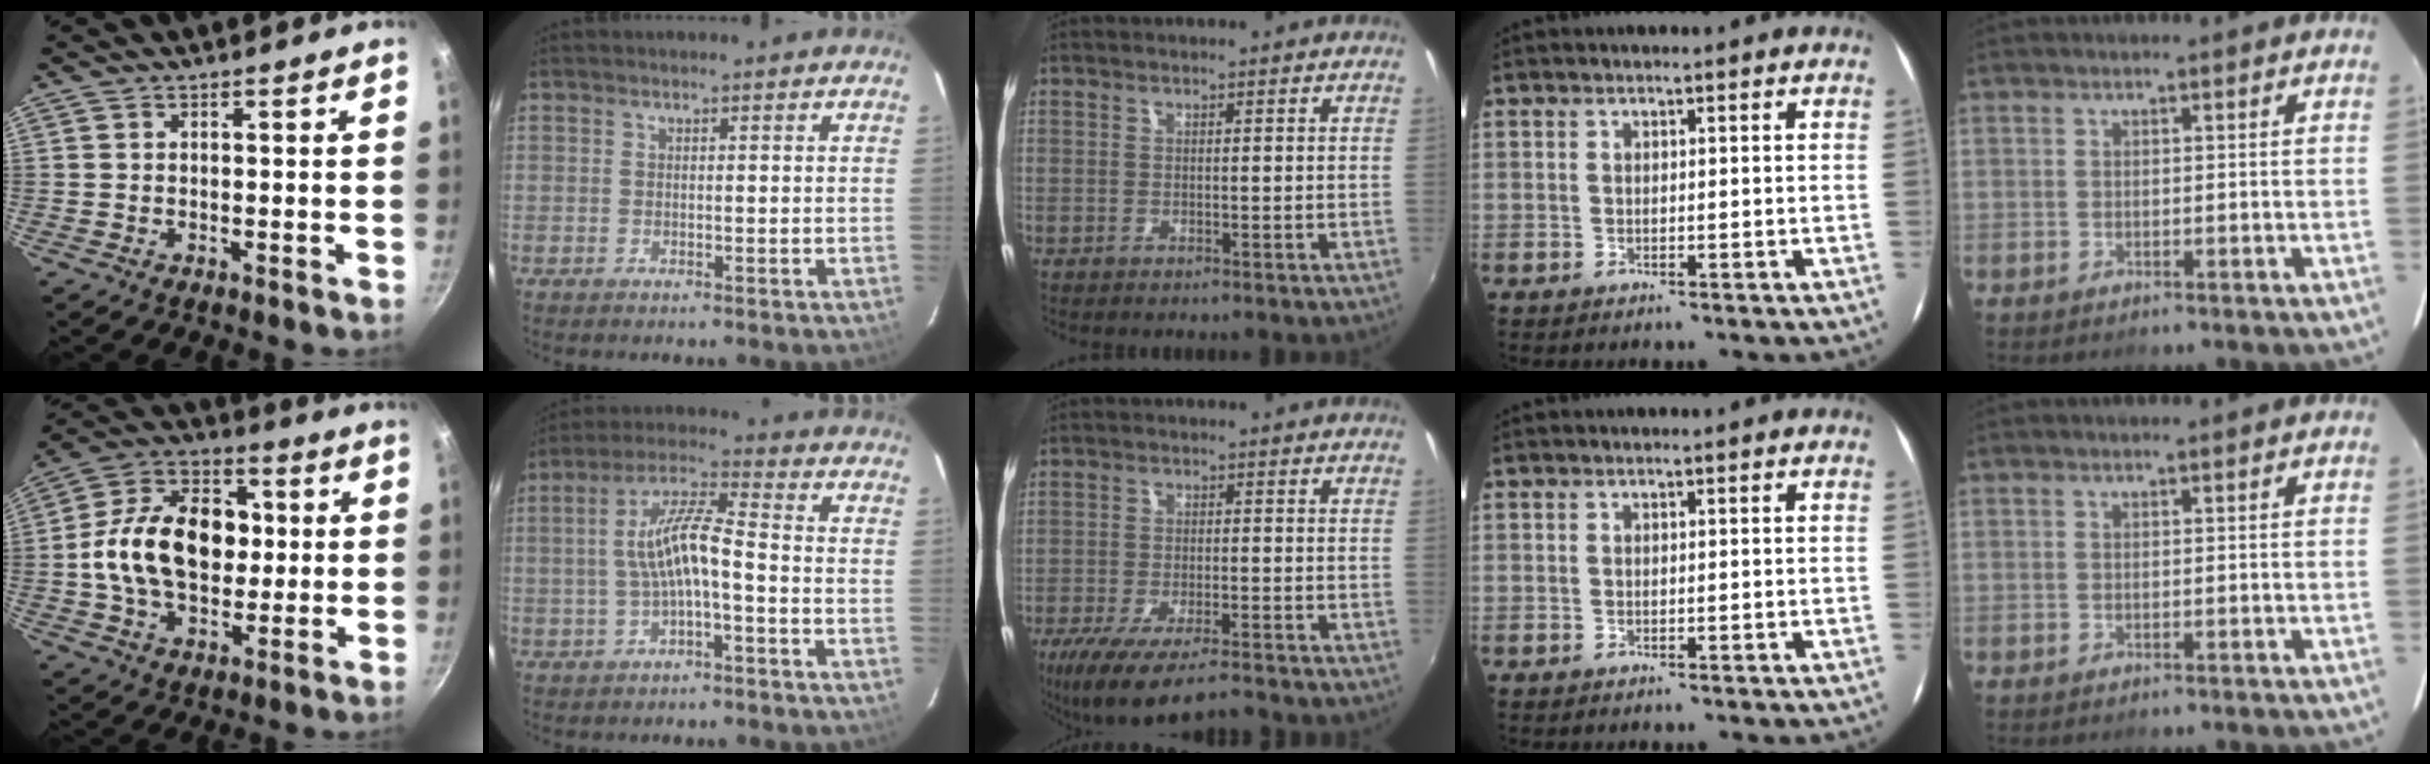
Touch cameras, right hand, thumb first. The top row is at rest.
{"thumb": {"total": 20.1, "force": [0.5, 13.8, 14.6], "torque": [-0.209, 0.031, -0.004]}, "index": {"total": 8.7, "force": [-1.9, 1.7, 8.3], "torque": [-0.170, 0.018, -0.032]}, "middle": {"total": 11.4, "force": [-8.9, 2.4, 6.7], "torque": [-0.145, -0.040, -0.154]}}